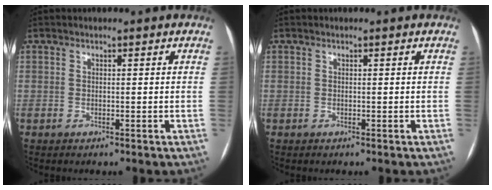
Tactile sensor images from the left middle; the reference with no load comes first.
{"total": 0.0}